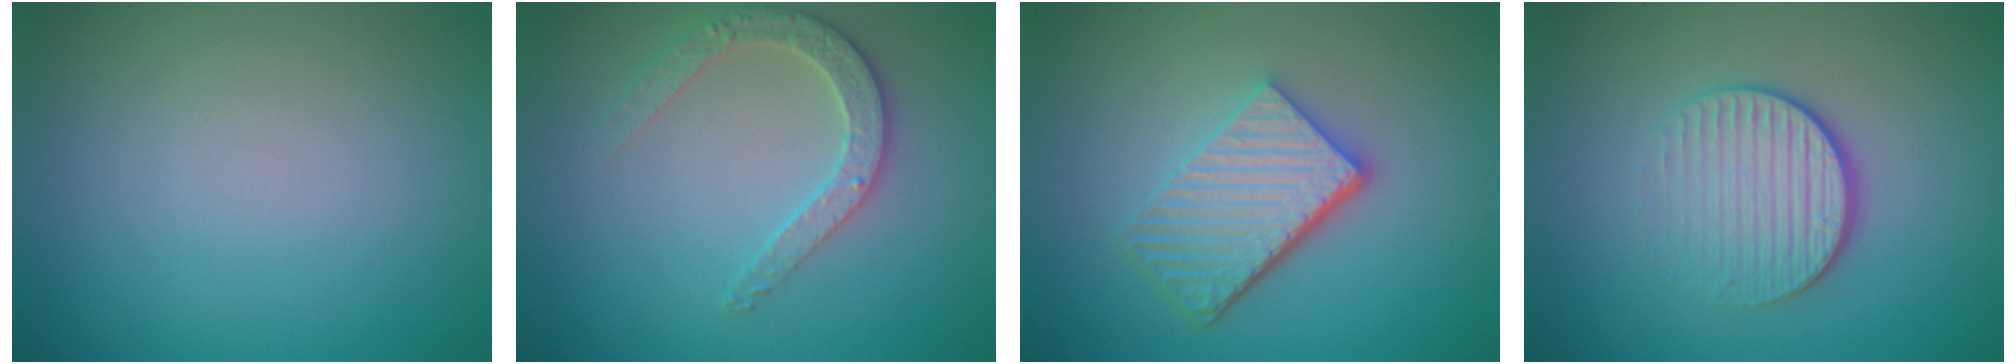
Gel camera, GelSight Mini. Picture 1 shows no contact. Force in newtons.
{"total": 2.7, "press": 2.7, "slide": 0.3}
{"total": 5.3, "press": 3.8, "slide": 3.8}
{"total": 4.2, "press": 2.8, "slide": 3.2}